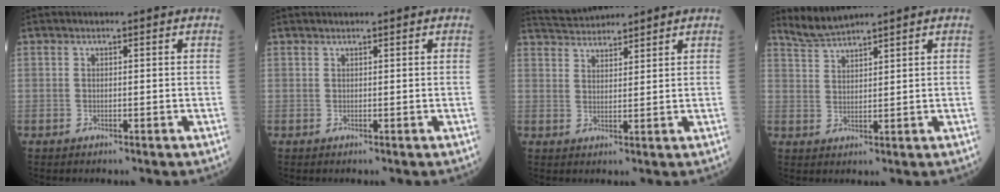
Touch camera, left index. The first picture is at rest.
{"total": 0.5, "force": [0.5, -0.1, 0.1], "torque": [-0.006, 0.009, 0.013]}
{"total": 5.7, "force": [5.7, 0.1, 0.7], "torque": [-0.024, 0.031, 0.107]}
{"total": 3.4, "force": [3.3, -0.8, 0.2], "torque": [-0.015, 0.003, 0.074]}